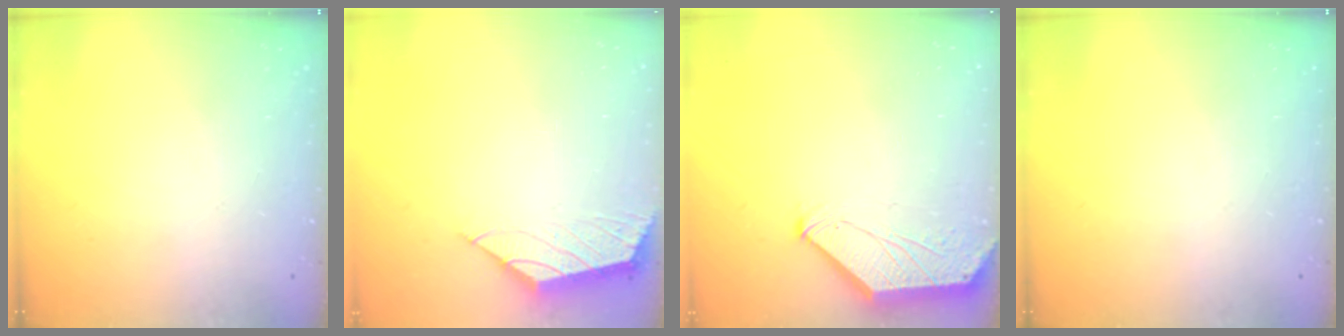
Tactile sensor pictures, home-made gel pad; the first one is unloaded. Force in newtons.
{"total": 2.1, "press": 2.0, "slide": 0.5}
{"total": 0.5, "press": 0.5, "slide": 0.3}
{"total": 0.0}